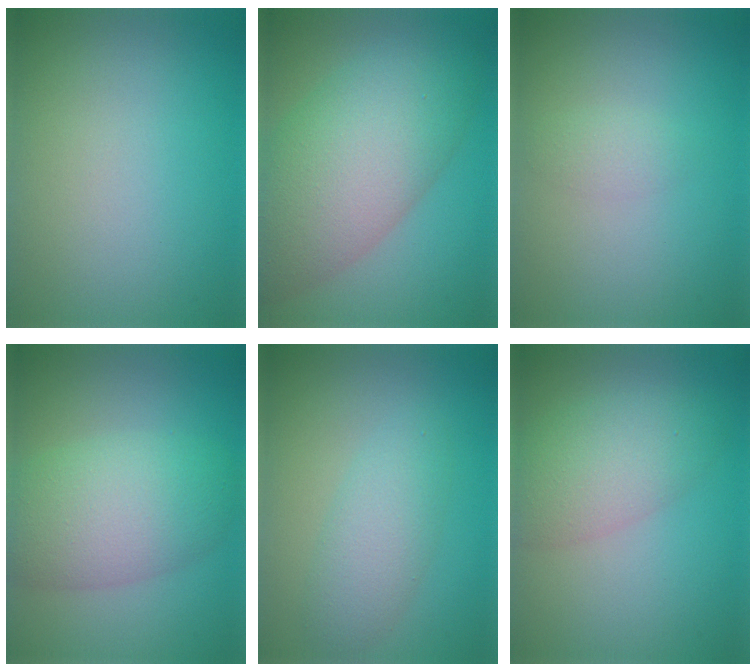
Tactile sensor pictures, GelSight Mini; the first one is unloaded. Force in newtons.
{"total": 10.1, "press": 10.1, "slide": 0.2}
{"total": 1.2, "press": 1.2, "slide": 0.0}
{"total": 6.9, "press": 6.9, "slide": 0.4}
{"total": 3.2, "press": 3.2, "slide": 0.1}
{"total": 4.8, "press": 4.8, "slide": 0.2}